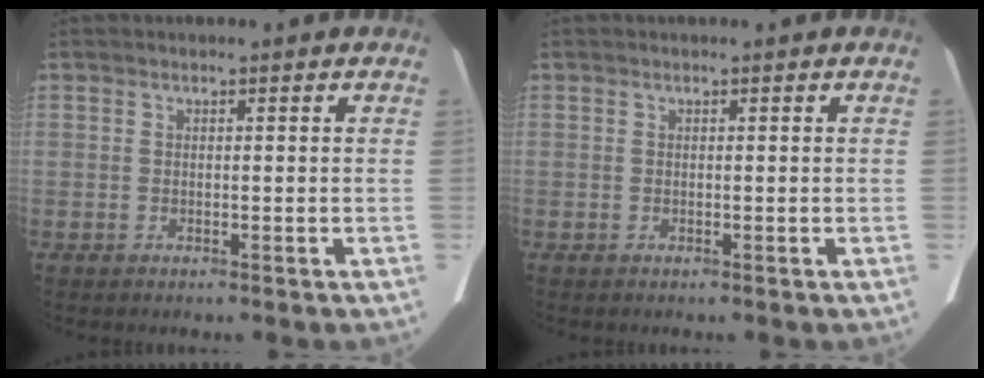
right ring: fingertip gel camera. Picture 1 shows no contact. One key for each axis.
{"total": 0.0}